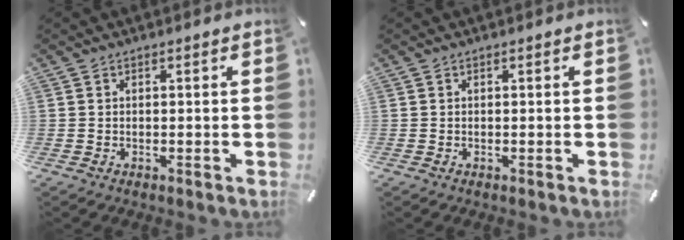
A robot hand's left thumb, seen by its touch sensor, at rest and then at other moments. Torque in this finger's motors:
{"motor_torque": [0.00, 0.00, 0.00, 0.00, 0.00]}